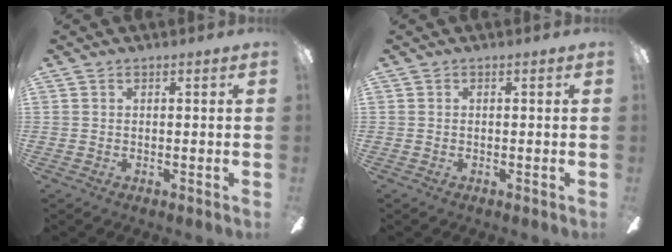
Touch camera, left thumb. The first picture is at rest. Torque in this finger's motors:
{"motor_torque": [-0.11, 0.07, -0.02, -0.05, 0.00]}